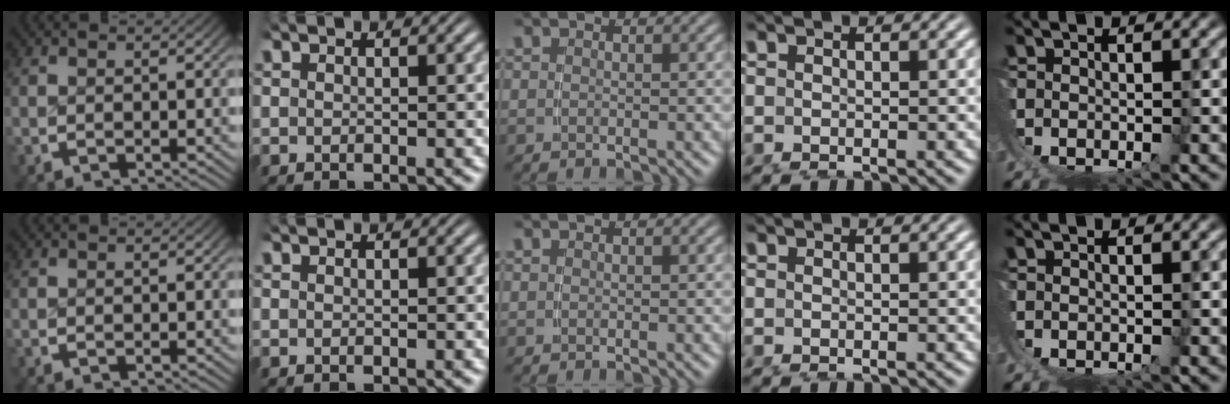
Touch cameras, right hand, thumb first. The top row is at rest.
{}